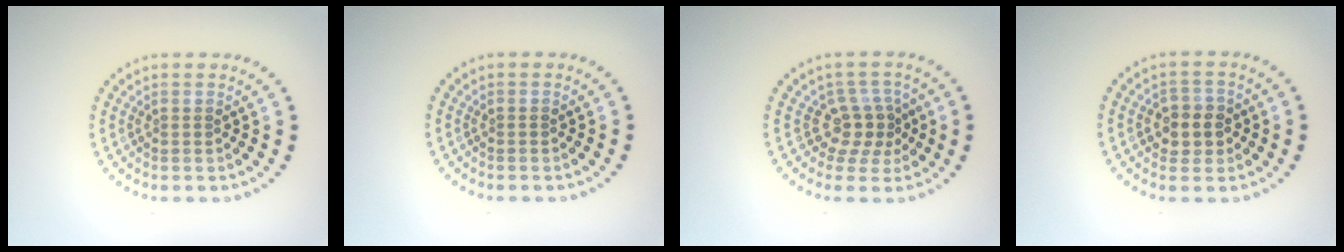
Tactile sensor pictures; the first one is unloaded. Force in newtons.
{"total": 0.0}
{"total": 2.9, "press": 2.2, "slide": 1.9}
{"total": 2.9, "press": 2.8, "slide": 0.7}